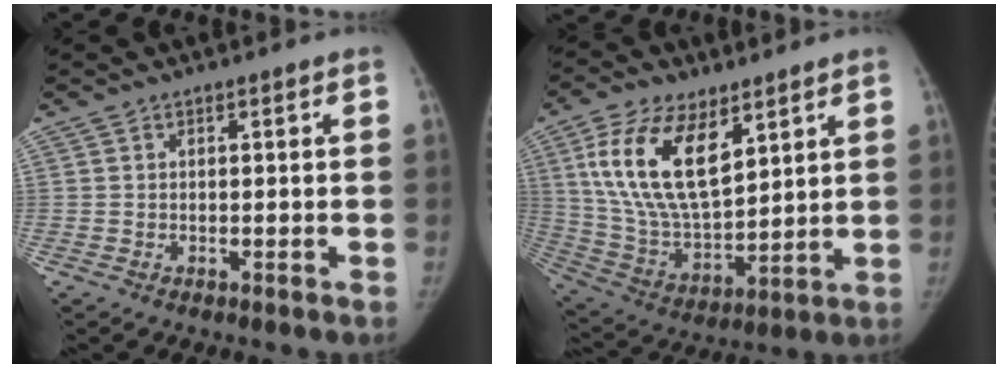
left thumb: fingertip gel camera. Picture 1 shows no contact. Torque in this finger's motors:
{"motor_torque": [1.45, 1.54, 1.91, -0.86, 0.13]}